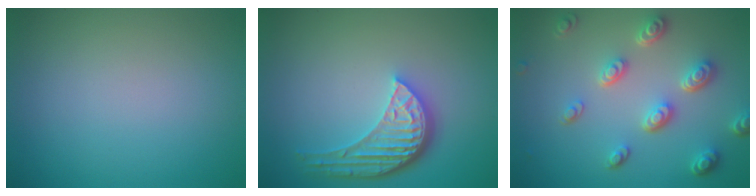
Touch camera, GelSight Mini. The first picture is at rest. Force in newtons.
{"total": 5.3, "press": 3.9, "slide": 3.5}
{"total": 4.7, "press": 3.6, "slide": 3.1}